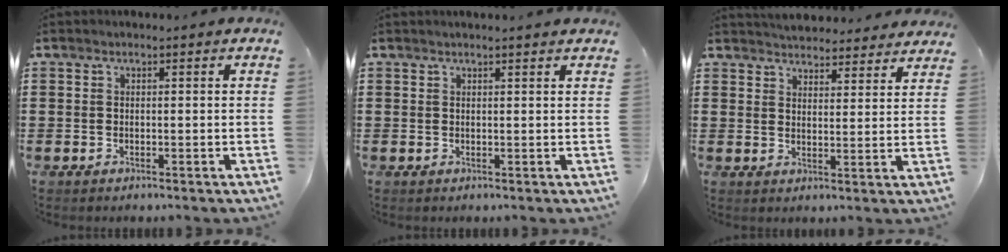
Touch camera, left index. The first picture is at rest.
{"total": 0.9, "force": [0.8, -0.1, 0.5], "torque": [-0.010, -0.002, 0.015]}
{"total": 4.0, "force": [4.0, 0.4, 0.1], "torque": [-0.016, -0.019, 0.072]}